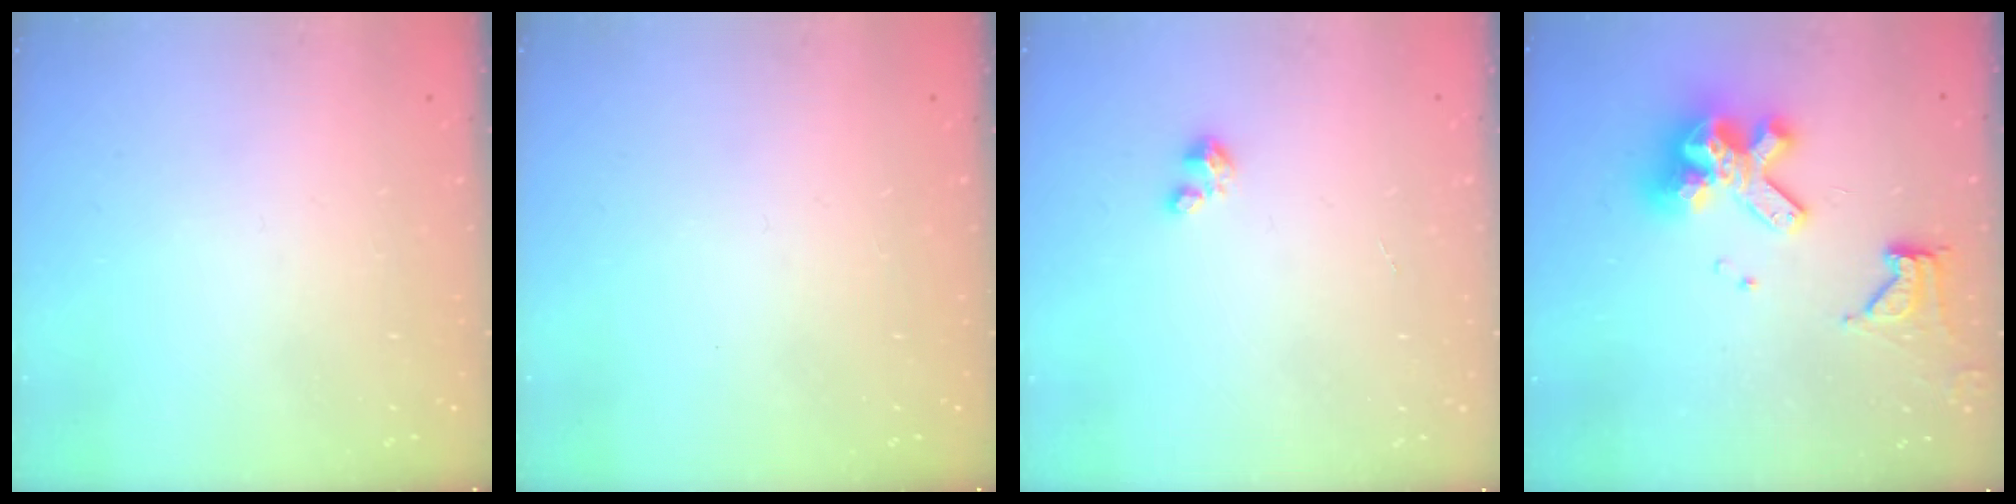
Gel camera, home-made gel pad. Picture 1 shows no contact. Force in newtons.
{"total": 0.0}
{"total": 1.5, "press": 1.5, "slide": 0.1}
{"total": 12.2, "press": 12.1, "slide": 1.3}